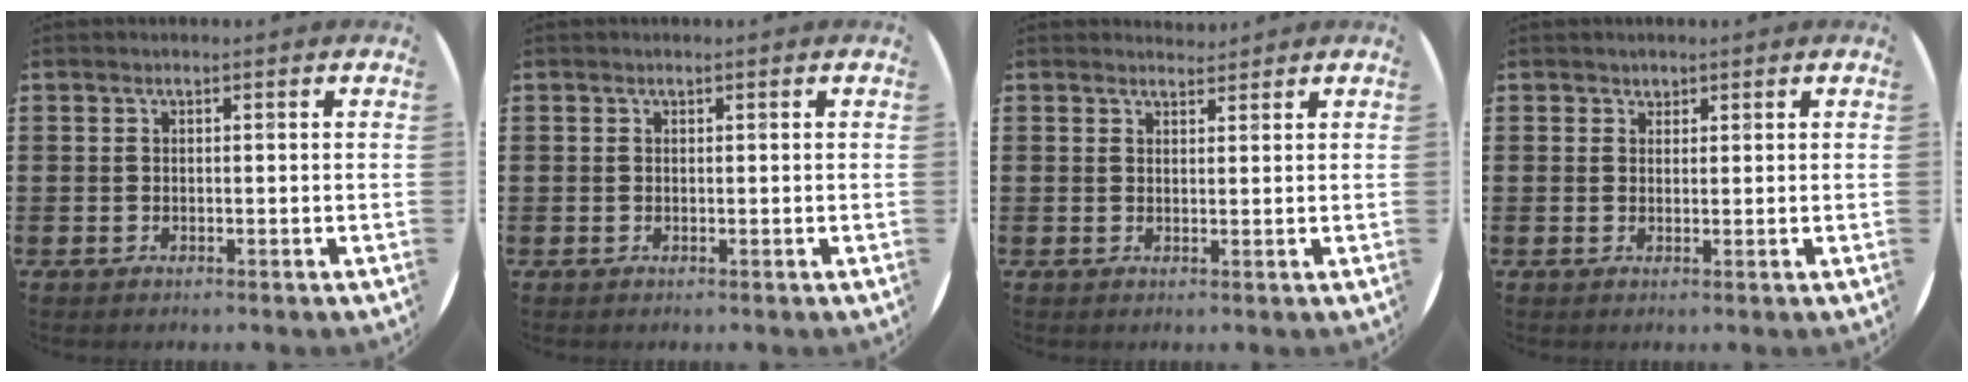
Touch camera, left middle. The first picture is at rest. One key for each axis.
{"total": 0.0}
{"total": 1.4, "fx": 1.4, "fy": 0.2, "fz": -0.2, "tx": 0.003, "ty": 0.002, "tz": 0.027}
{"total": 0.9, "fx": 0.8, "fy": 0.5, "fz": -0.1, "tx": 0.009, "ty": -0.001, "tz": 0.014}